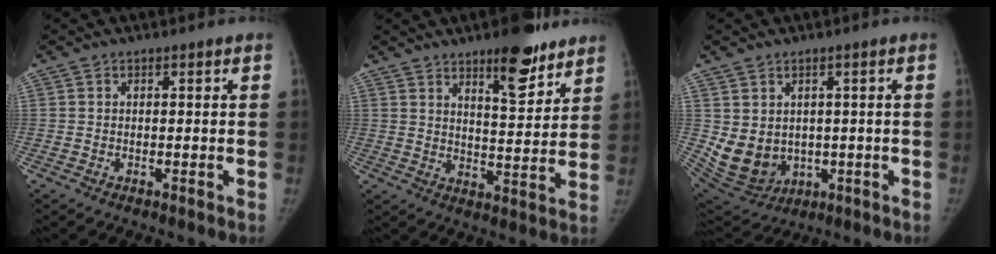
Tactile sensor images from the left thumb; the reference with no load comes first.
{"total": 11.4, "force": [7.8, 3.7, 7.4], "torque": [-0.079, -0.052, 0.117]}
{"total": 10.3, "force": [-0.3, 8.7, 5.4], "torque": [-0.089, -0.006, 0.029]}